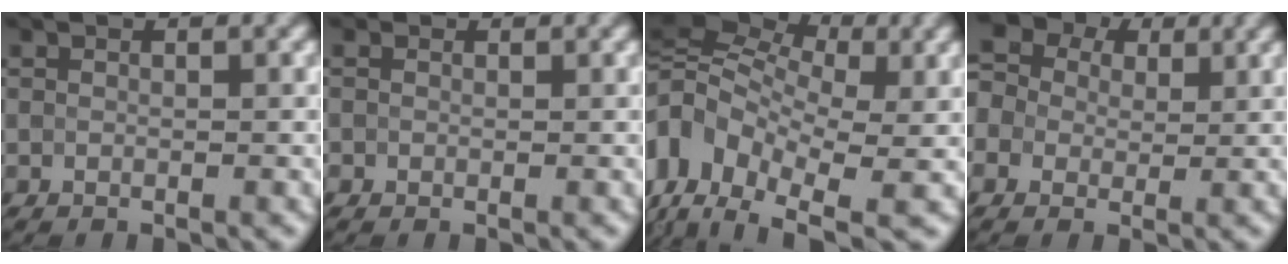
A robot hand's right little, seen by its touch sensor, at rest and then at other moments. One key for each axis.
{"total": 0.8, "fx": 0.2, "fy": 0.7, "fz": 0.0, "tx": 0.004, "ty": -0.002, "tz": -0.004}
{"total": 12.3, "fx": -2.1, "fy": 8.0, "fz": 9.1, "tx": -0.193, "ty": 0.020, "tz": -0.022}
{"total": 11.0, "fx": 3.5, "fy": 8.9, "fz": 5.3, "tx": -0.127, "ty": 0.050, "tz": 0.027}